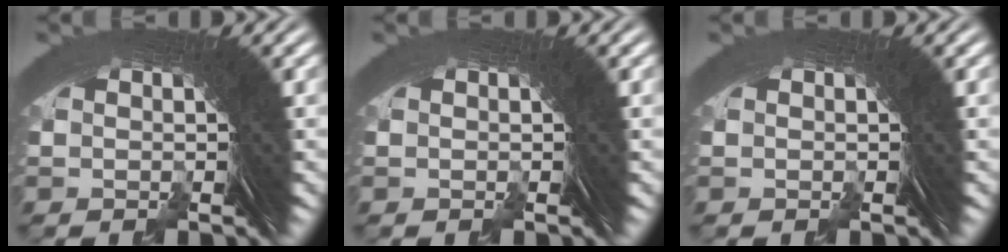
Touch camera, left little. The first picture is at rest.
{"total": 0.0}
{"total": 0.0}